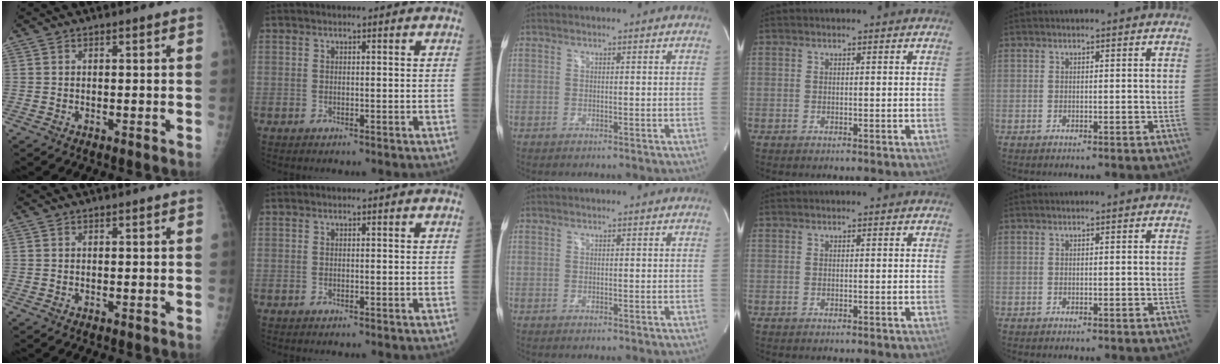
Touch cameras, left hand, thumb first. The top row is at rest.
{}